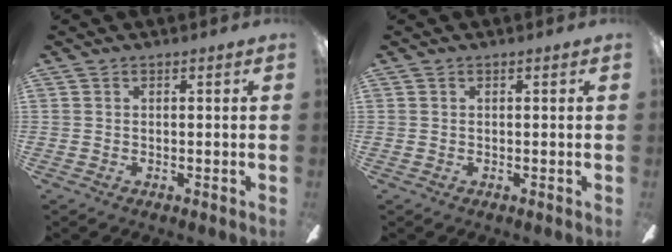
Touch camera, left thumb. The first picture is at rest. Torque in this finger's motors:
{"motor_torque": [0.04, -0.01, -0.12, 0.04, 0.00]}